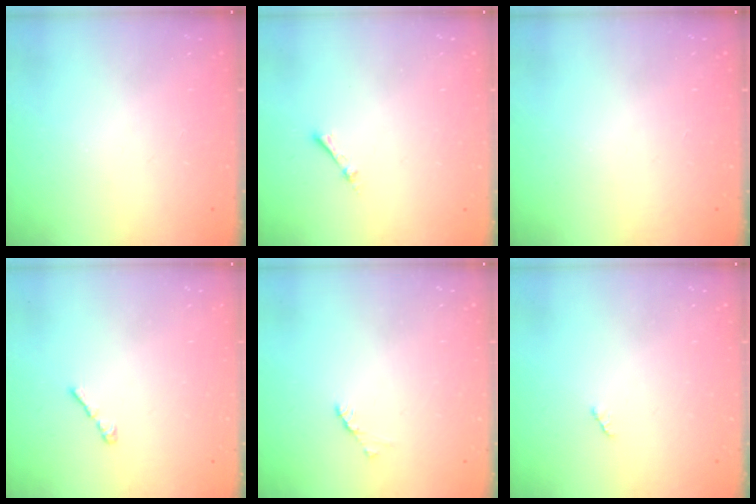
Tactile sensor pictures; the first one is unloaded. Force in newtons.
{"total": 1.9, "press": 1.9, "slide": 0.3}
{"total": 0.0}
{"total": 2.2, "press": 2.1, "slide": 0.6}
{"total": 1.7, "press": 1.6, "slide": 0.4}
{"total": 2.8, "press": 2.8, "slide": 0.4}